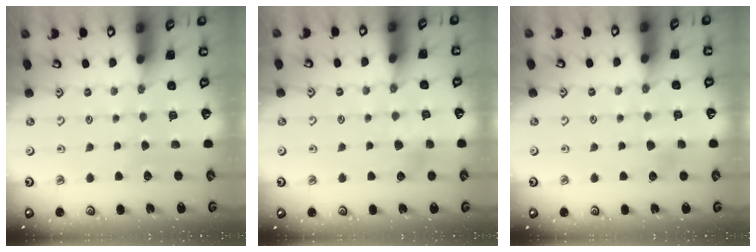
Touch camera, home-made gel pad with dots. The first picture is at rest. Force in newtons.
{"total": 6.7, "press": 6.7, "slide": 0.7}
{"total": 3.6, "press": 3.6, "slide": 0.3}